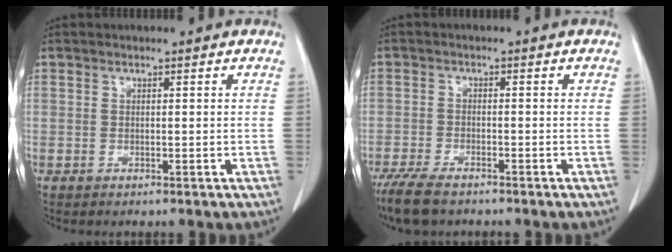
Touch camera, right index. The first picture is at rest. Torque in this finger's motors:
{"motor_torque": [0.50, -0.52, 0.23, 0.07]}